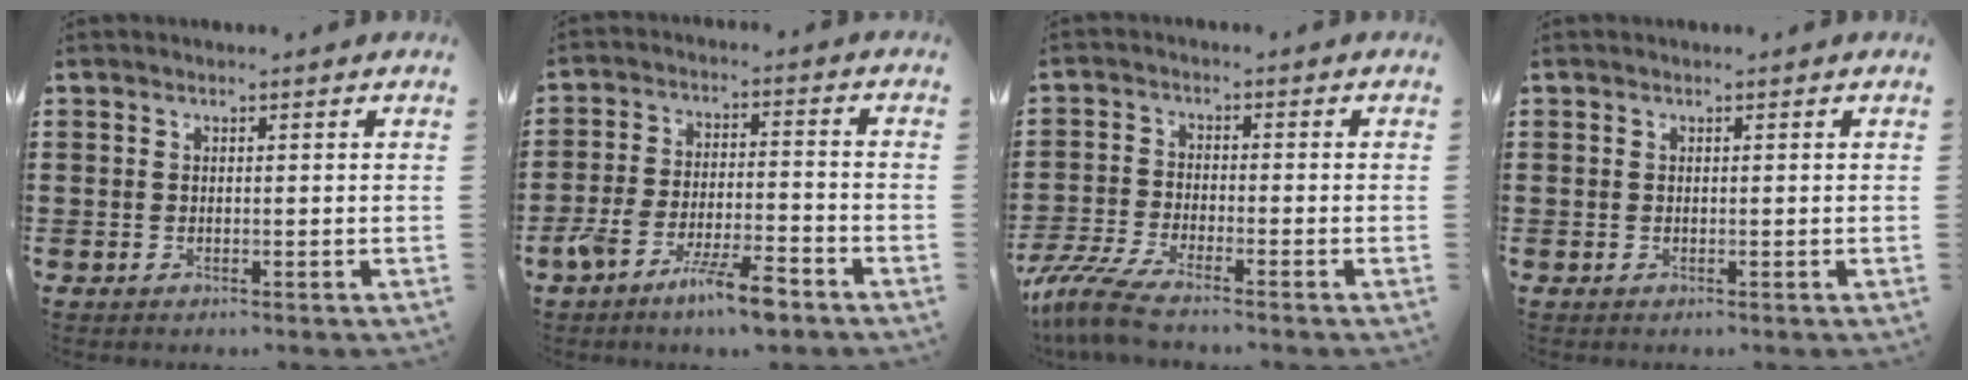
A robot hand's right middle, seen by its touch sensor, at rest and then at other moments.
{"total": 8.6, "force": [-6.4, 1.5, 5.6], "torque": [-0.118, -0.002, -0.120]}
{"total": 6.0, "force": [-5.3, 0.6, 2.8], "torque": [-0.079, -0.015, -0.107]}
{"total": 0.0}